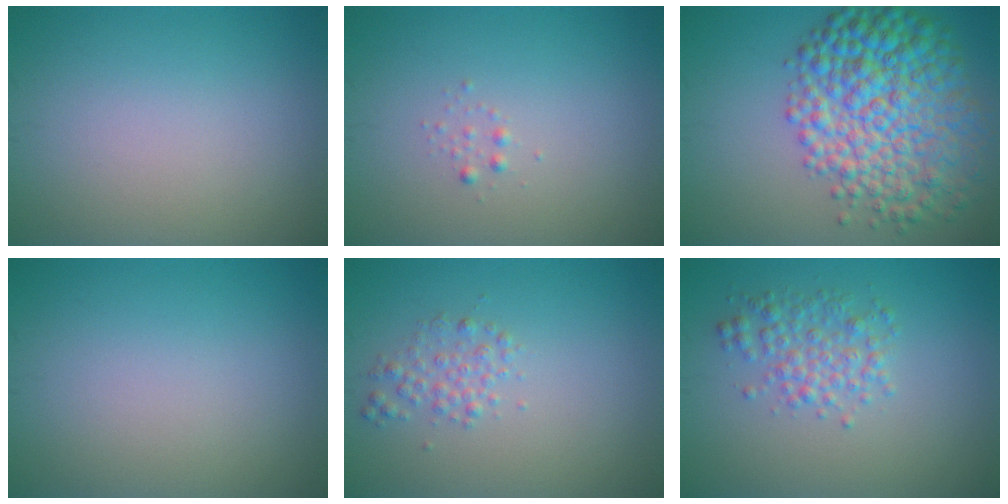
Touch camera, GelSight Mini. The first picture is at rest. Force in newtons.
{"total": 0.6, "press": 0.6, "slide": 0.0}
{"total": 9.9, "press": 9.9, "slide": 0.1}
{"total": 0.0}
{"total": 1.7, "press": 1.7, "slide": 0.0}
{"total": 2.9, "press": 2.9, "slide": 0.0}